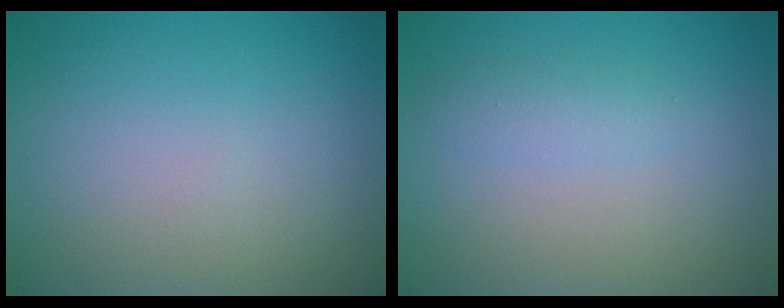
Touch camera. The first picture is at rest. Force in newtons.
{"total": 1.4, "press": 1.4, "slide": 0.1}